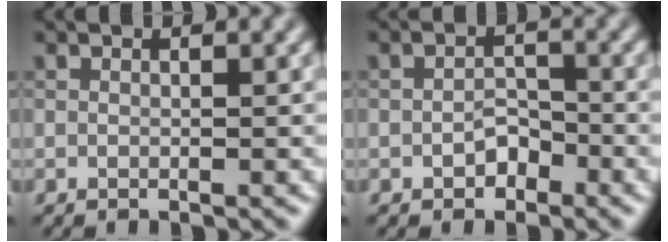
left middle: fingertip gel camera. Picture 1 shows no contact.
{"total": 1.9, "force": [-1.0, 1.3, 1.0], "torque": [-0.014, 0.003, -0.018]}